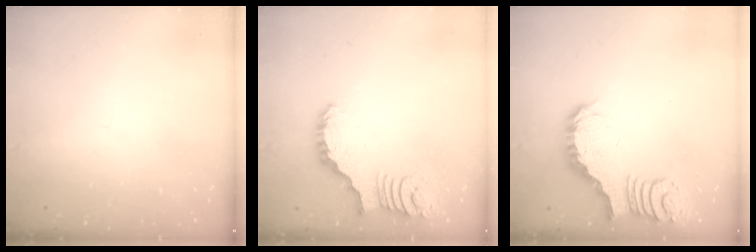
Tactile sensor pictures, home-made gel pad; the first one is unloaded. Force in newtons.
{"total": 2.6, "press": 2.6, "slide": 0.5}
{"total": 3.9, "press": 3.9, "slide": 0.5}